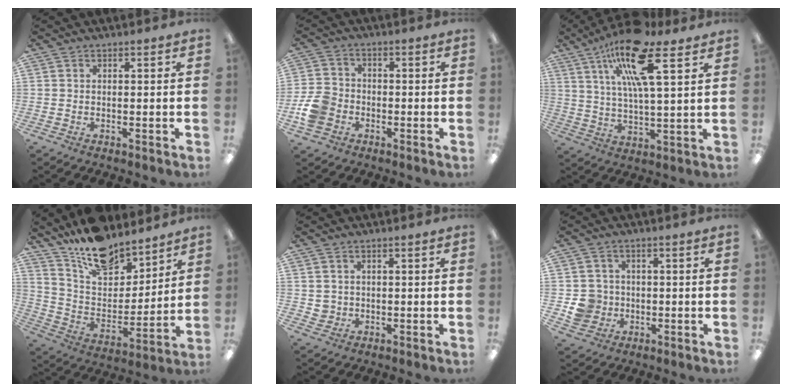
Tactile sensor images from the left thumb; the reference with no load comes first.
{"total": 7.4, "force": [-2.4, 6.1, 3.5], "torque": [-0.084, 0.020, -0.043]}
{"total": 17.9, "force": [10.0, 5.1, 14.0], "torque": [-0.243, -0.032, 0.162]}
{"total": 16.6, "force": [13.6, 7.5, 5.8], "torque": [-0.120, -0.092, 0.248]}
{"total": 2.4, "force": [0.8, 2.3, 0.1], "torque": [-0.007, 0.003, 0.015]}
{"total": 6.6, "force": [-0.6, 6.4, 1.6], "torque": [-0.037, 0.011, -0.008]}